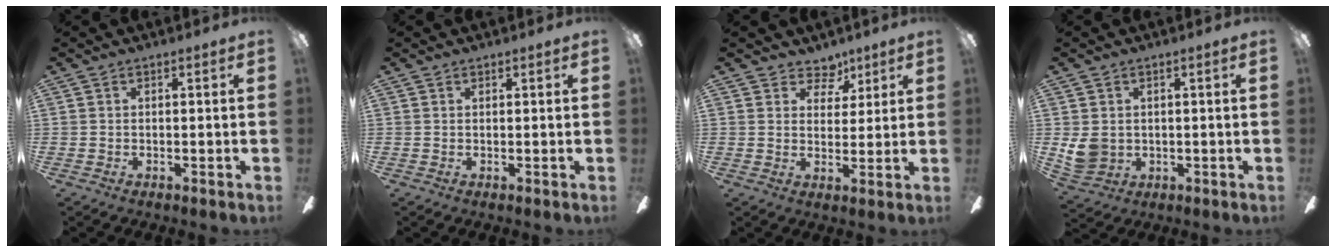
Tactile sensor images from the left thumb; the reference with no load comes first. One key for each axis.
{"total": 0.7, "fx": 0.6, "fy": 0.3, "fz": 0.0, "tx": -0.001, "ty": 0.001, "tz": 0.011}
{"total": 6.2, "fx": 4.3, "fy": 4.2, "fz": 1.6, "tx": -0.018, "ty": -0.026, "tz": 0.076}
{"total": 6.2, "fx": 1.1, "fy": 5.4, "fz": 2.8, "tx": -0.069, "ty": 0.001, "tz": 0.024}